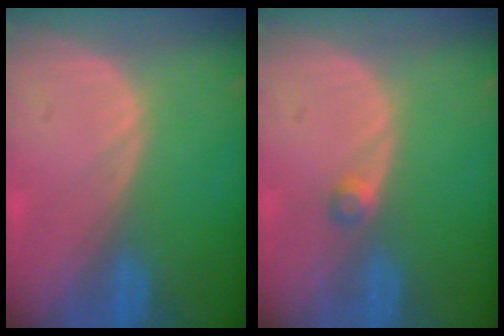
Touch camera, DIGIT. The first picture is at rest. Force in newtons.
{"total": 1.6, "press": 1.4, "slide": 0.9}